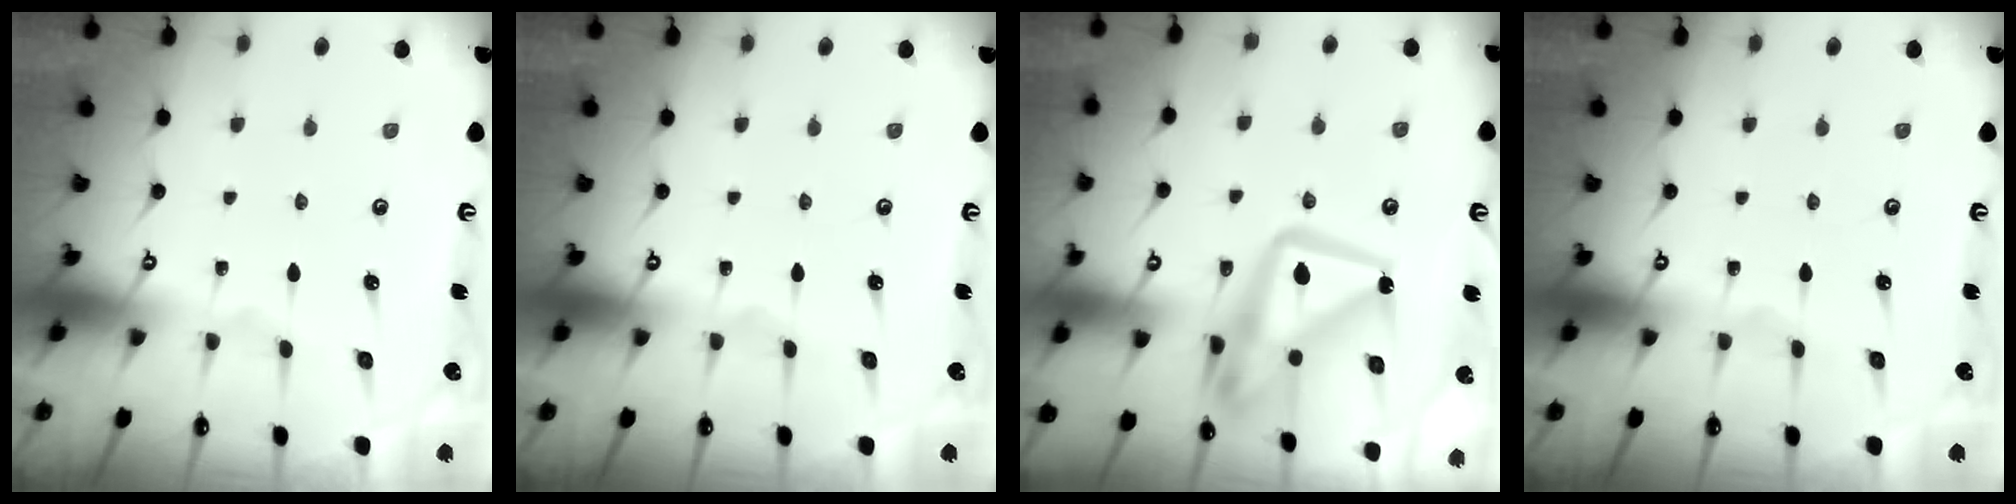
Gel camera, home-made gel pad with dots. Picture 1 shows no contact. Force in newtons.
{"total": 0.0}
{"total": 16.4, "press": 16.3, "slide": 1.8}
{"total": 0.0}